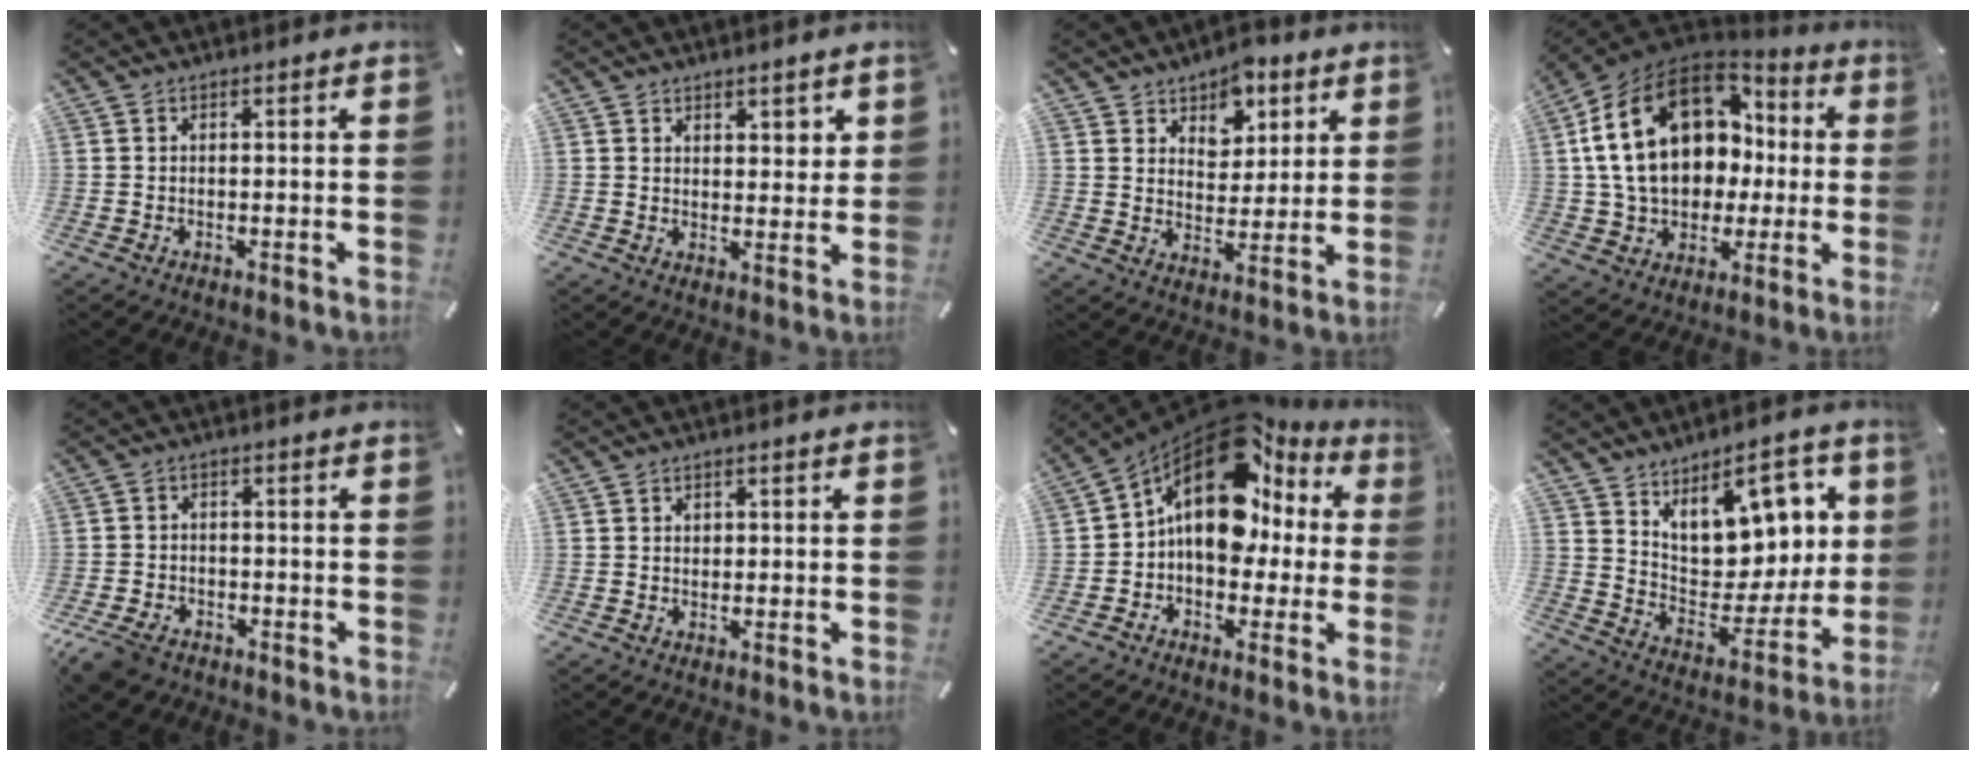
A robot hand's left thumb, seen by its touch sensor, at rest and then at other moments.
{"total": 3.7, "force": [2.8, 2.4, 0.5], "torque": [0.014, -0.019, 0.044]}
{"total": 7.3, "force": [4.5, 5.6, 1.1], "torque": [-0.013, -0.028, 0.078]}
{"total": 22.6, "force": [4.4, 16.3, 15.0], "torque": [-0.302, 0.006, 0.081]}
{"total": 5.5, "force": [-3.9, 3.4, 1.9], "torque": [-0.058, 0.011, -0.080]}
{"total": 0.9, "force": [0.1, 0.9, 0.3], "torque": [0.002, 0.000, 0.000]}
{"total": 19.0, "force": [7.5, 12.2, 12.4], "torque": [-0.213, -0.049, 0.130]}
{"total": 14.9, "force": [9.1, 9.1, 7.6], "torque": [-0.103, -0.078, 0.164]}